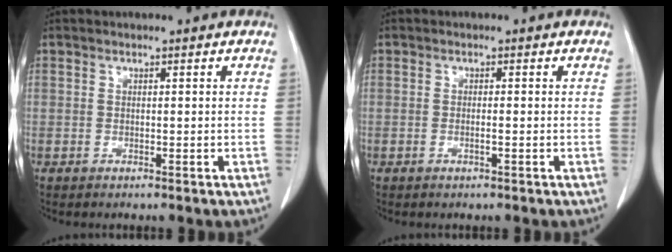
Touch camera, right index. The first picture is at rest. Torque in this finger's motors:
{"motor_torque": [-0.19, 0.10, -0.04, -0.01]}